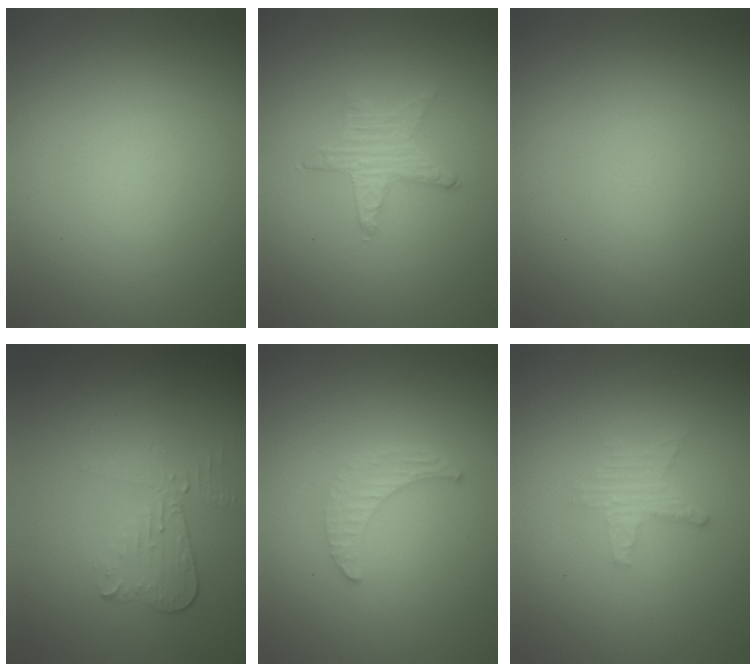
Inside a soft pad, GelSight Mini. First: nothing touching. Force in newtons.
{"total": 1.2, "press": 1.2, "slide": 0.1}
{"total": 0.0}
{"total": 2.8, "press": 2.5, "slide": 1.3}
{"total": 1.6, "press": 1.5, "slide": 0.4}
{"total": 1.7, "press": 1.6, "slide": 0.4}